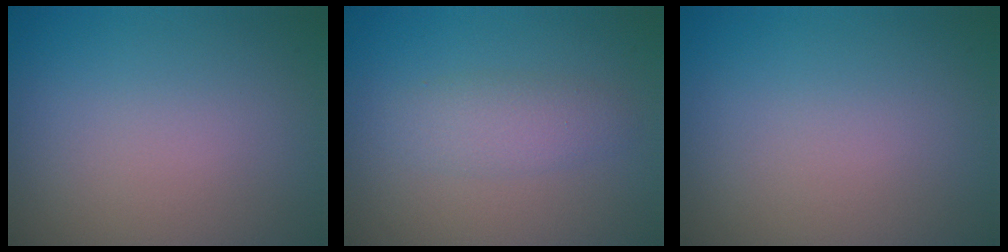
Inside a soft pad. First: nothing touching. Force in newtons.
{"total": 2.3, "press": 2.3, "slide": 0.1}
{"total": 0.0}